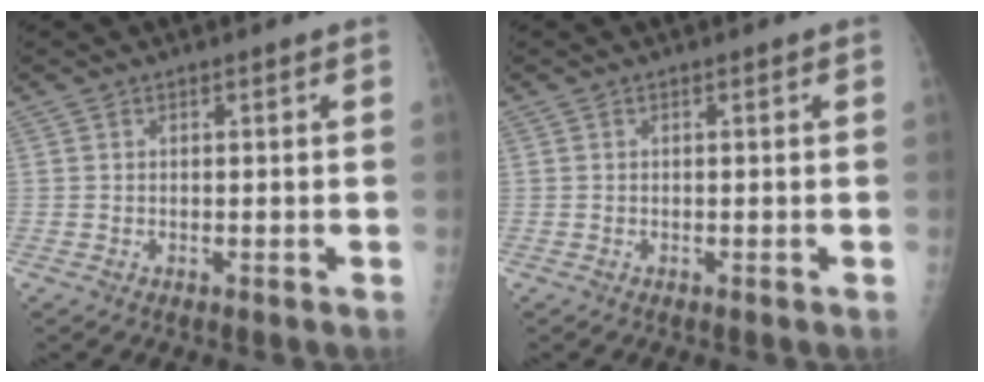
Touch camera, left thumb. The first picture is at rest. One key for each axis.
{"total": 0.0}